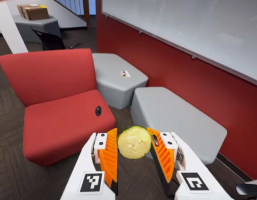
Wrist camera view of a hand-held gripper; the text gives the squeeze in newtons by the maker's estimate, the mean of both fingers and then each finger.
{"total": 9.1, "left": 9.4, "right": 8.9}